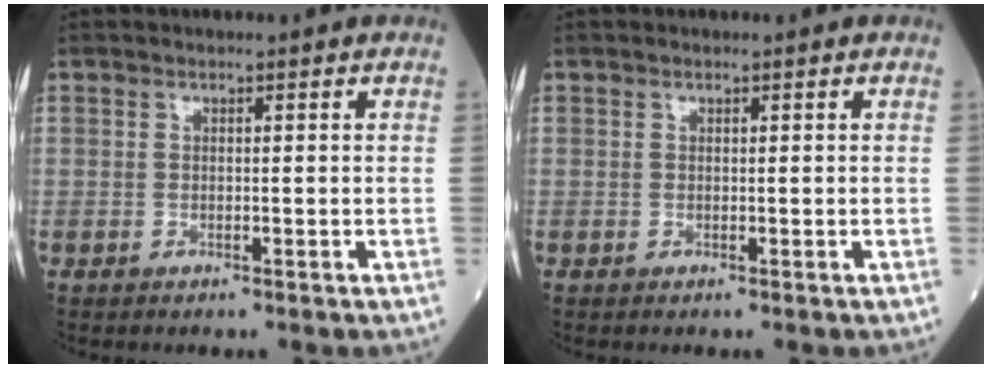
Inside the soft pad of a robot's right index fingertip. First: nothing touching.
{"total": 0.0}